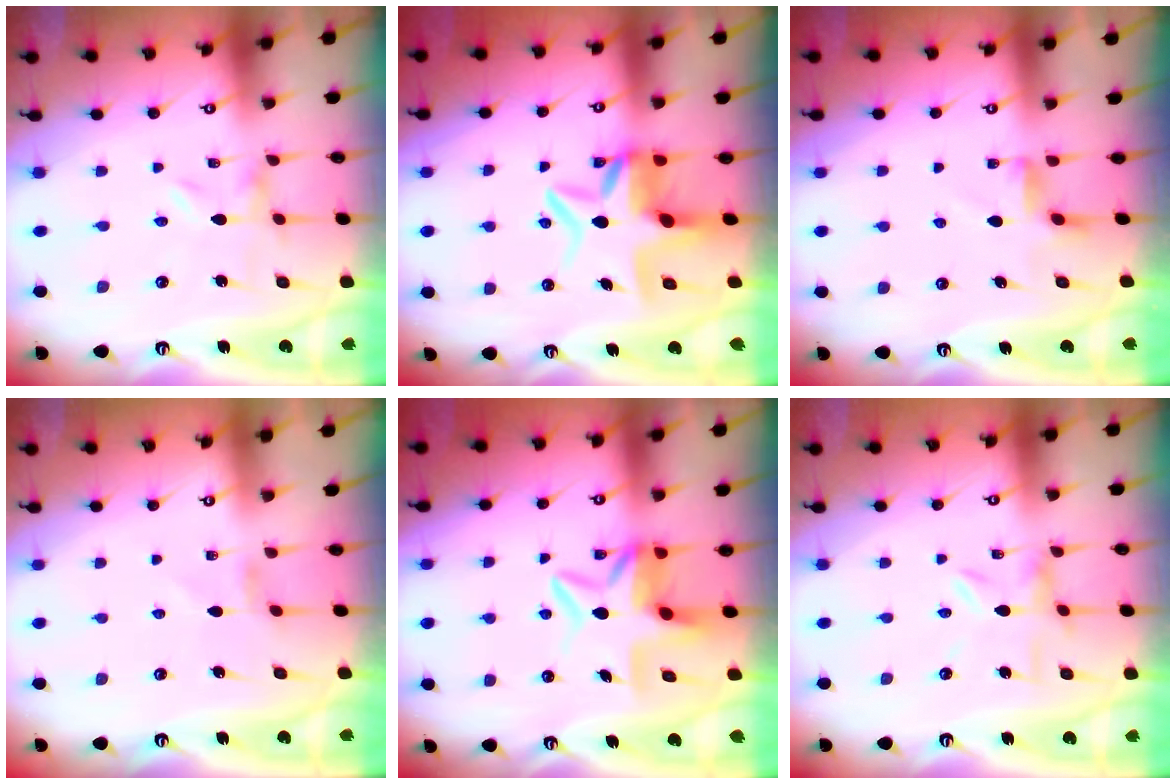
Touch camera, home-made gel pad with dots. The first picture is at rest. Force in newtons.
{"total": 9.8, "press": 9.3, "slide": 3.2}
{"total": 2.9, "press": 2.8, "slide": 0.5}
{"total": 2.6, "press": 2.6, "slide": 0.3}
{"total": 7.5, "press": 7.1, "slide": 2.4}
{"total": 3.1, "press": 3.1, "slide": 0.4}